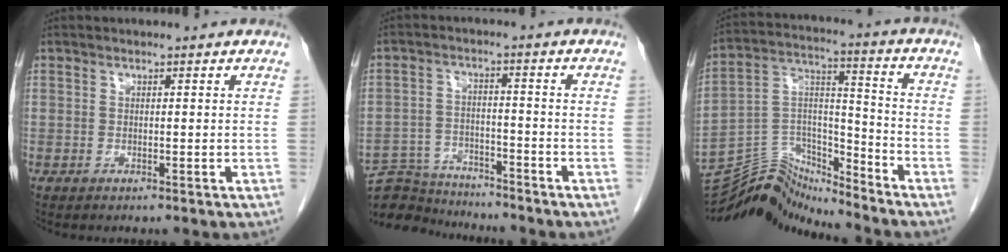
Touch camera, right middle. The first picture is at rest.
{"total": 8.0, "force": [-7.7, 1.9, 0.6], "torque": [-0.011, 0.010, -0.131]}
{"total": 9.7, "force": [-9.7, 0.4, -0.4], "torque": [0.000, 0.058, -0.184]}